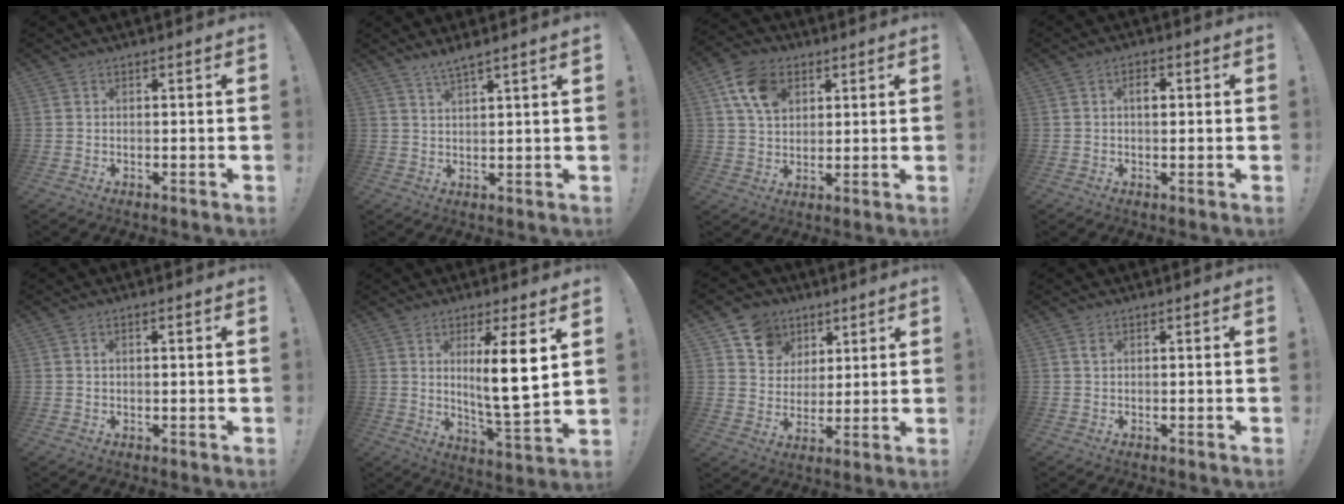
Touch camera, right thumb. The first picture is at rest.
{"total": 3.9, "force": [3.1, -0.5, 2.2], "torque": [-0.047, -0.015, 0.054]}
{"total": 12.1, "force": [5.2, 8.7, 6.5], "torque": [-0.110, -0.004, 0.104]}
{"total": 2.3, "force": [0.3, 1.3, 1.9], "torque": [-0.024, 0.005, -0.002]}
{"total": 1.3, "force": [0.1, 0.3, 1.2], "torque": [-0.032, 0.006, 0.002]}
{"total": 12.6, "force": [3.5, 1.5, 12.0], "torque": [-0.192, -0.028, 0.046]}
{"total": 10.4, "force": [5.3, 8.6, 2.4], "torque": [-0.036, -0.033, 0.106]}
{"total": 0.8, "force": [0.4, 0.4, 0.6], "torque": [-0.010, 0.000, 0.006]}